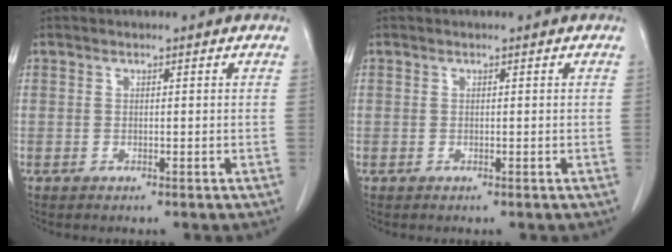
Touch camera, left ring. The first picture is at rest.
{"total": 0.0}